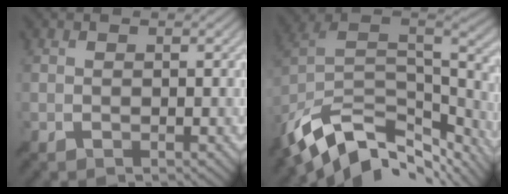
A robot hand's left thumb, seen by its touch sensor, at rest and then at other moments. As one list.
[{"total": 14.1, "force": [-8.3, 6.9, 9.0], "torque": [-0.215, -0.012, -0.138]}]